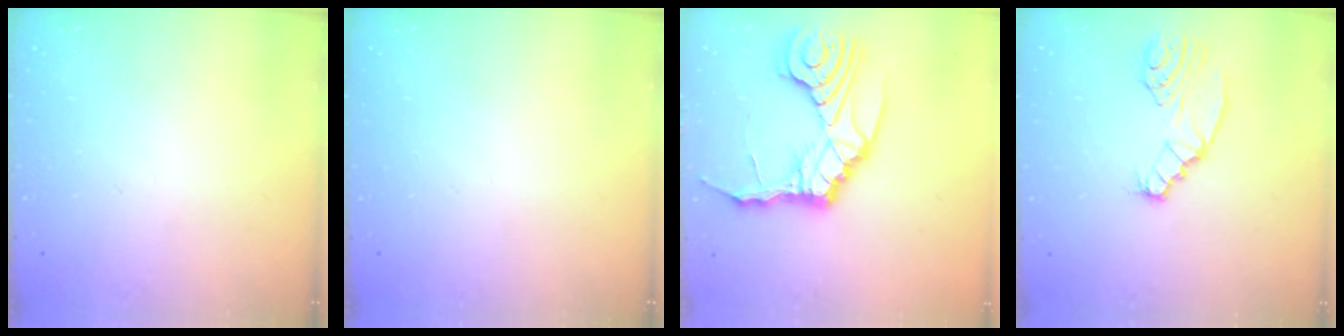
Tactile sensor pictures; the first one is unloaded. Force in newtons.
{"total": 0.0}
{"total": 16.2, "press": 16.0, "slide": 2.4}
{"total": 4.0, "press": 3.9, "slide": 0.5}